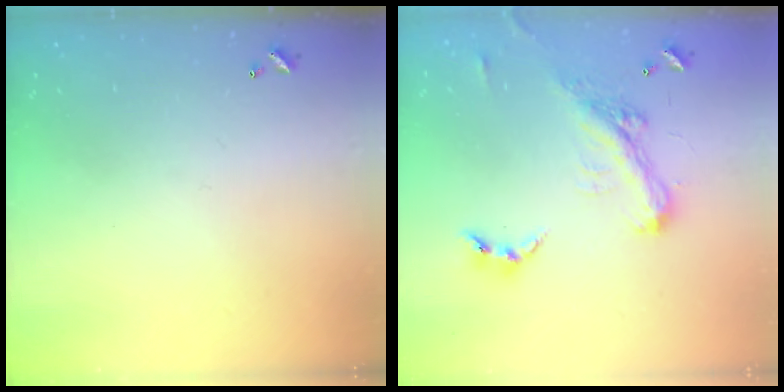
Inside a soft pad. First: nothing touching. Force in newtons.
{"total": 4.8, "press": 4.7, "slide": 1.1}